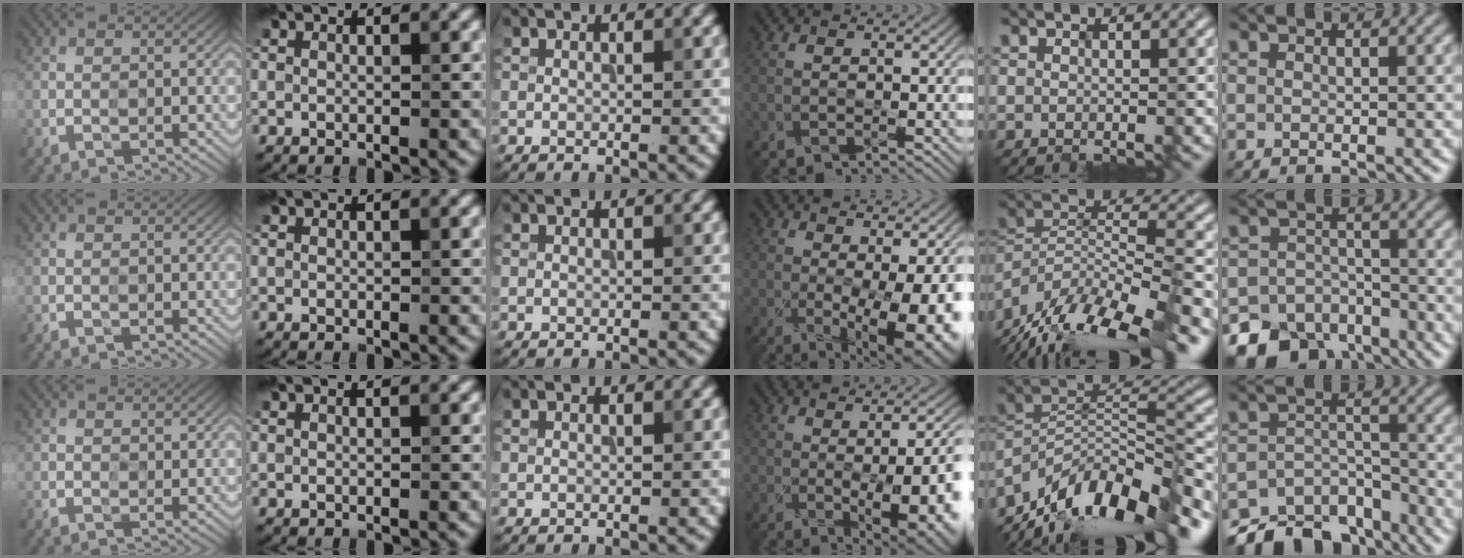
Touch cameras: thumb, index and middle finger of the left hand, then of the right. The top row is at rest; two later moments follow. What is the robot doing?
{"motion": "close", "object": "medicine box"}